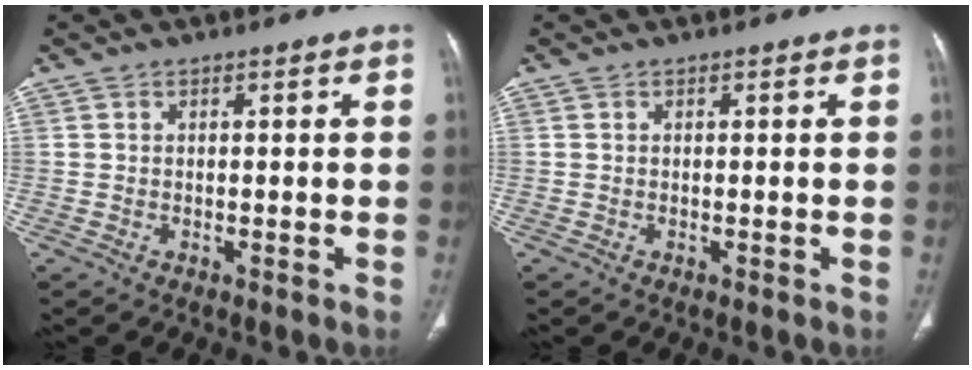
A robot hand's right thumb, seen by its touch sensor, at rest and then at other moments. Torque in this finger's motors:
{"motor_torque": [0.00, 0.00, 0.00, 0.00, 0.01]}